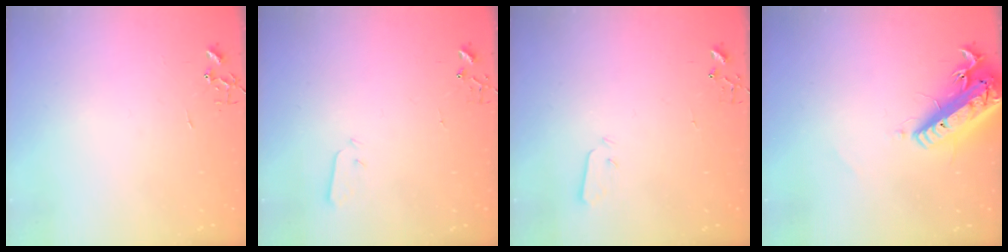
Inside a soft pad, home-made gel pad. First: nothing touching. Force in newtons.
{"total": 3.1, "press": 3.0, "slide": 0.9}
{"total": 3.0, "press": 3.0, "slide": 0.3}
{"total": 20.7, "press": 20.3, "slide": 4.2}